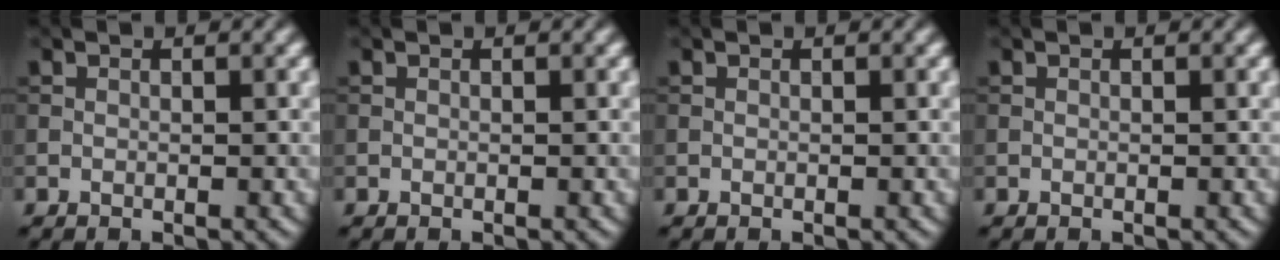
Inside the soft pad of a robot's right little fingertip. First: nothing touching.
{"total": 0.0}
{"total": 0.0}
{"total": 0.0}